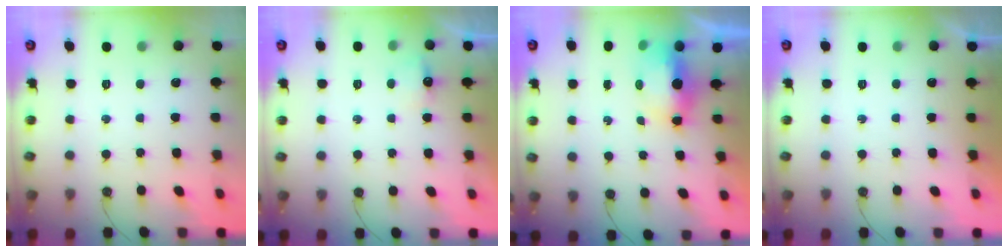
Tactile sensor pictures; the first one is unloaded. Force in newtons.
{"total": 4.2, "press": 4.1, "slide": 0.6}
{"total": 6.9, "press": 6.8, "slide": 1.3}
{"total": 0.0}